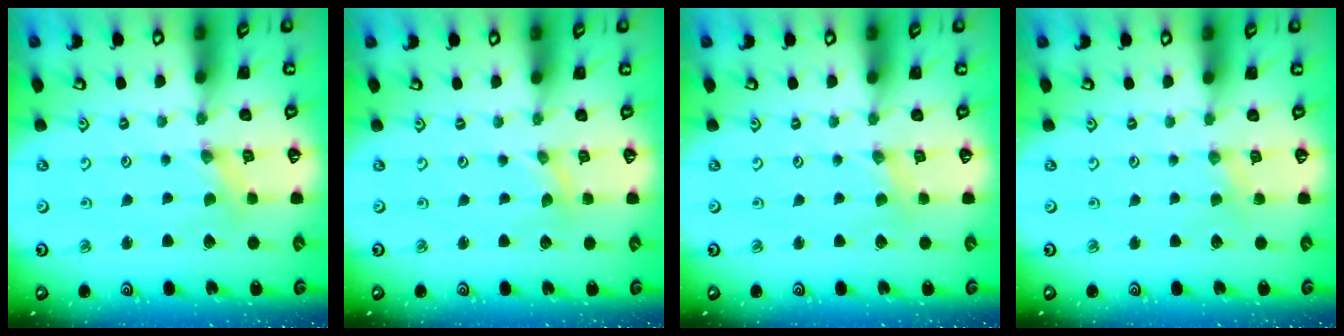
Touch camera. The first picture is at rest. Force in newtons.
{"total": 0.0}
{"total": 1.5, "press": 1.5, "slide": 0.2}
{"total": 1.8, "press": 1.8, "slide": 0.3}